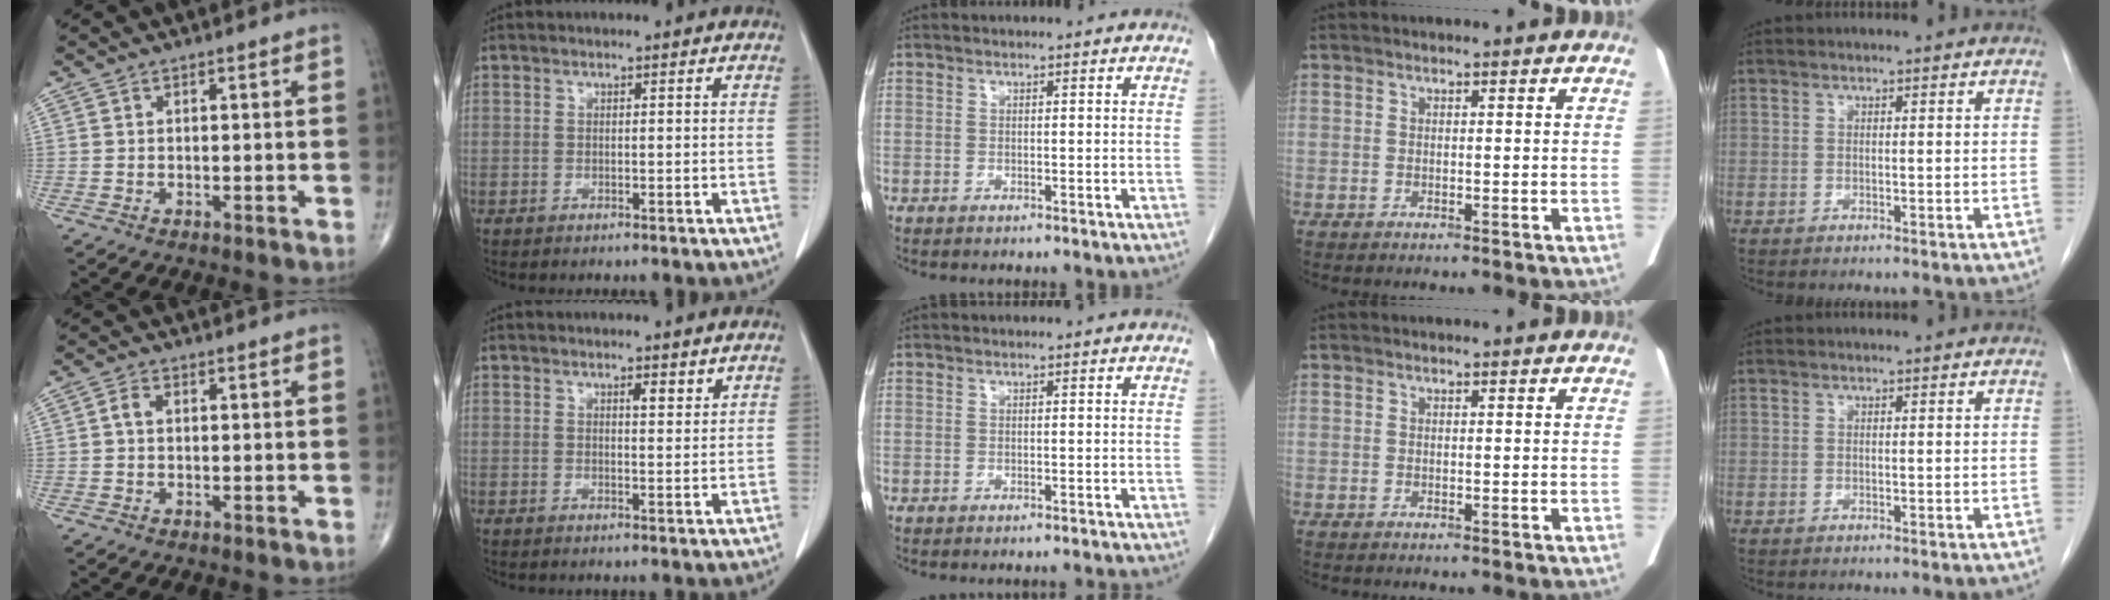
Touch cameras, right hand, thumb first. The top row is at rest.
{"thumb": {"total": 1.9, "force": [0.2, 1.3, 1.4], "torque": [-0.028, 0.006, 0.001]}, "index": {"total": 1.8, "force": [1.3, 0.5, 1.2], "torque": [-0.018, -0.006, 0.019]}, "middle": {"total": 2.3, "force": [-2.2, -0.2, 0.3], "torque": [-0.006, -0.008, -0.027]}}